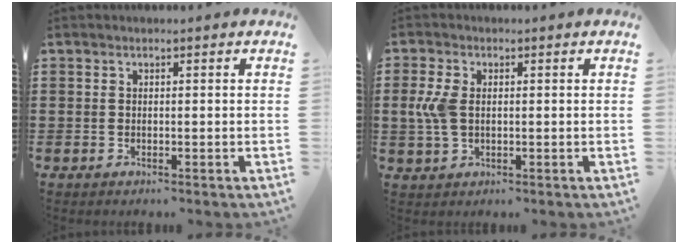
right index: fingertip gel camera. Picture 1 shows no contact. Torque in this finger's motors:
{"motor_torque": [0.70, -0.07, 0.18, 0.14]}